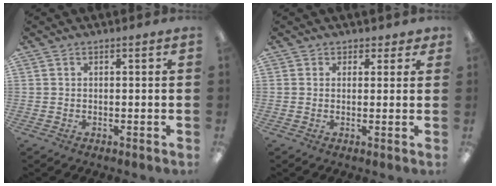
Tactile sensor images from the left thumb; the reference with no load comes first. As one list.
[{"total": 2.0, "force": [1.1, 1.7, 0.2], "torque": [0.011, -0.002, 0.018]}]